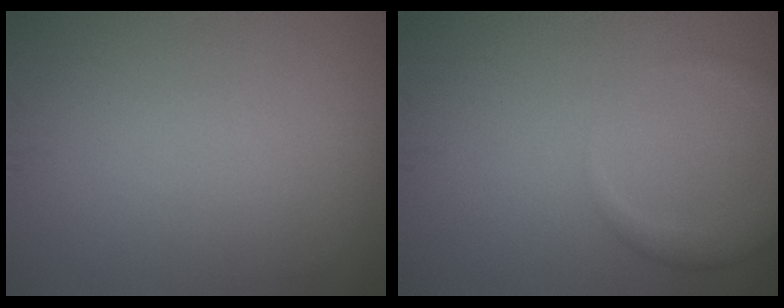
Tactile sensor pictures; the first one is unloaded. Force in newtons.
{"total": 2.8, "press": 2.8, "slide": 0.3}